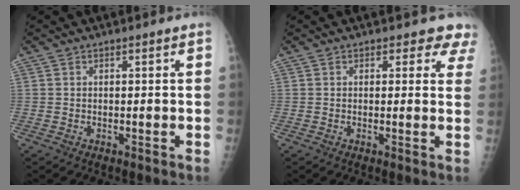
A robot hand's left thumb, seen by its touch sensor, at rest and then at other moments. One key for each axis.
{"total": 4.3, "fx": 3.5, "fy": 2.3, "fz": 1.0, "tx": 0.029, "ty": -0.015, "tz": 0.019}